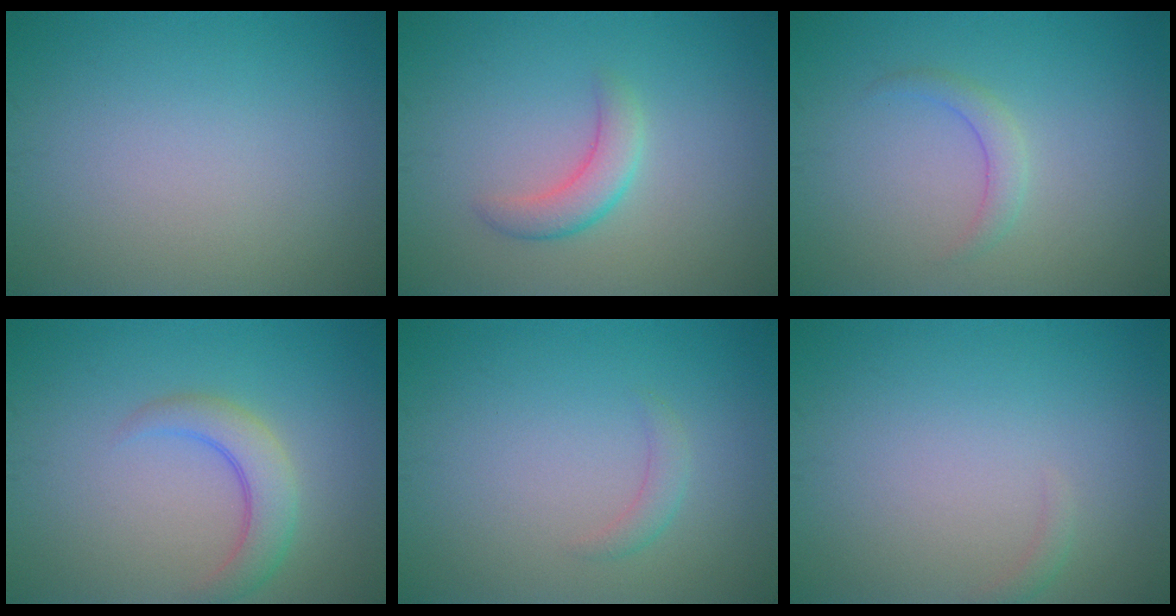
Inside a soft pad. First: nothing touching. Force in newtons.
{"total": 2.6, "press": 2.6, "slide": 0.1}
{"total": 1.5, "press": 1.5, "slide": 0.0}
{"total": 3.4, "press": 3.4, "slide": 0.3}
{"total": 1.2, "press": 1.2, "slide": 0.1}
{"total": 0.7, "press": 0.7, "slide": 0.2}